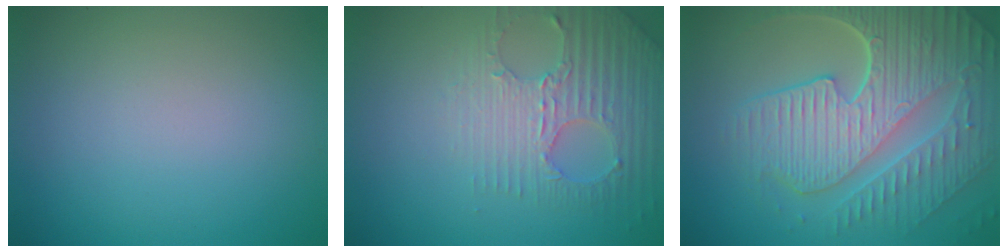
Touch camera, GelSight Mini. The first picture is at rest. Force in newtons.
{"total": 3.1, "press": 3.0, "slide": 0.6}
{"total": 9.9, "press": 6.5, "slide": 7.4}